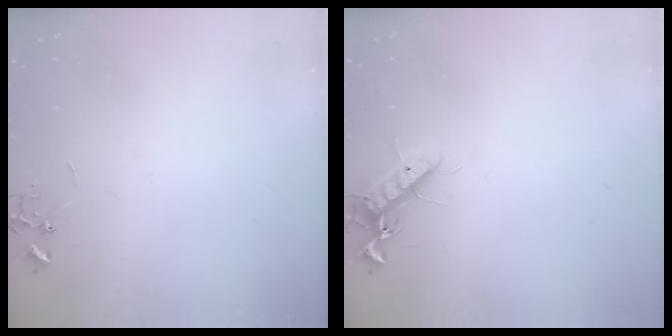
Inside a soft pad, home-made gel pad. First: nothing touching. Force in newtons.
{"total": 11.0, "press": 10.9, "slide": 1.9}